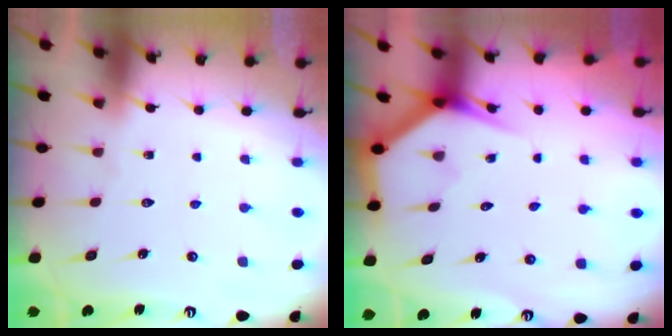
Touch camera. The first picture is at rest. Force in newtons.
{"total": 3.4, "press": 3.4, "slide": 0.3}